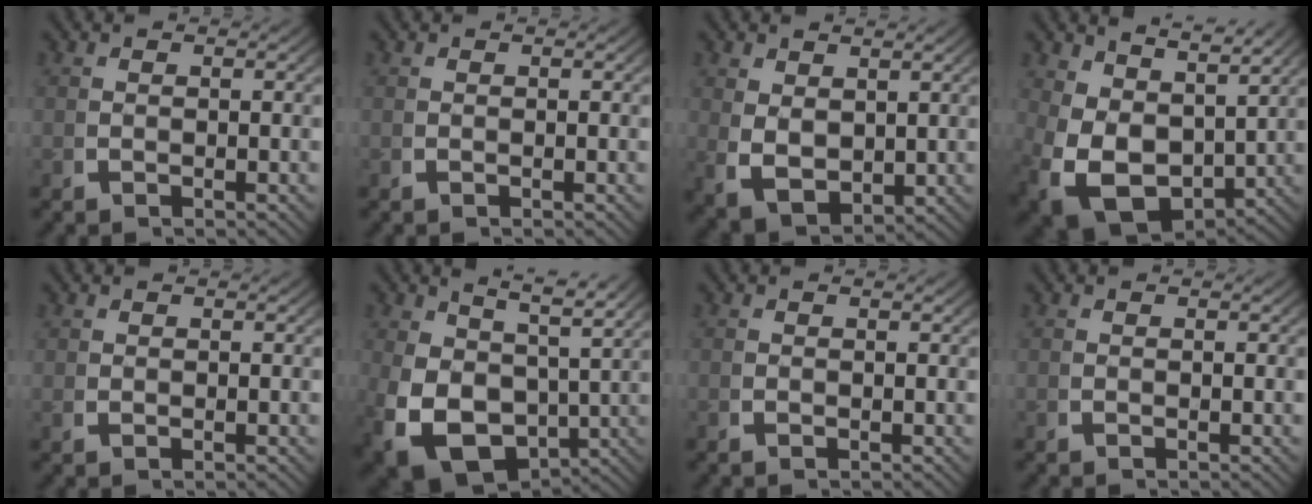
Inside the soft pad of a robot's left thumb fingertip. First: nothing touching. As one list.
[{"total": 0.0}, {"total": 5.8, "force": [-0.1, 4.4, 3.7], "torque": [-0.099, -0.035, 0.022]}, {"total": 9.3, "force": [-2.3, 6.4, 6.4], "torque": [-0.163, -0.065, -0.014]}, {"total": 0.5, "force": [0.4, 0.3, 0.2], "torque": [-0.005, -0.002, 0.011]}, {"total": 11.0, "force": [-2.2, 7.8, 7.5], "torque": [-0.171, -0.060, -0.008]}, {"total": 0.0}, {"total": 0.0}]